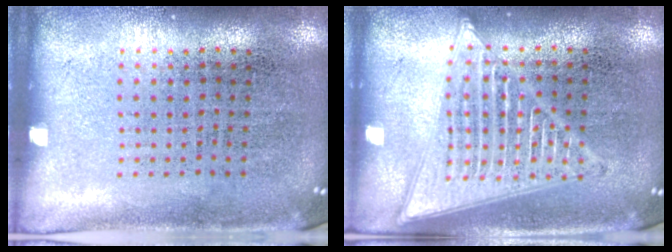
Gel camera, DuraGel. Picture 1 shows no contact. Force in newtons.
{"total": 2.9, "press": 2.8, "slide": 0.4}